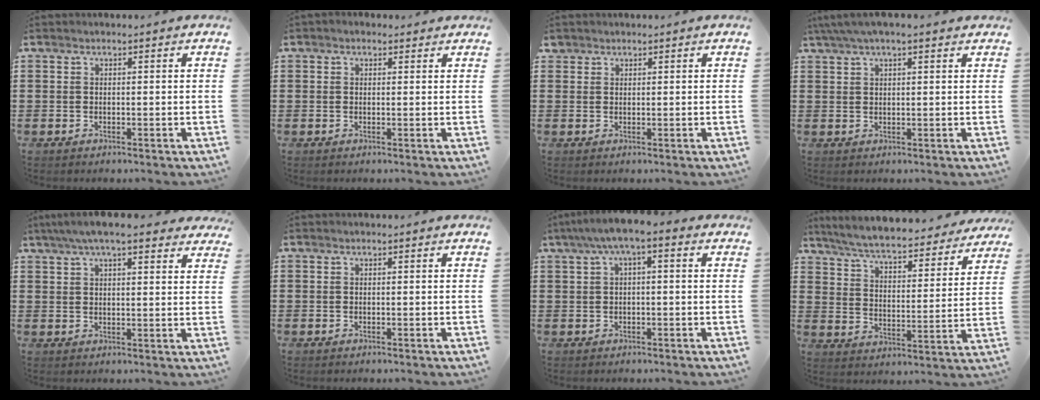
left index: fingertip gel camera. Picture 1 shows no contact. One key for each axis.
{"total": 0.7, "fx": 0.3, "fy": 0.6, "fz": 0.3, "tx": -0.007, "ty": 0.007, "tz": 0.005}
{"total": 1.2, "fx": 1.0, "fy": 0.7, "fz": 0.1, "tx": -0.006, "ty": 0.004, "tz": 0.019}
{"total": 3.5, "fx": 2.4, "fy": 0.7, "fz": 2.5, "tx": -0.053, "ty": 0.005, "tz": 0.043}
{"total": 6.4, "fx": 5.1, "fy": 1.0, "fz": 3.7, "tx": -0.085, "ty": -0.002, "tz": 0.092}
{"total": 0.0}
{"total": 3.8, "fx": -0.3, "fy": 0.9, "fz": 3.6, "tx": -0.073, "ty": 0.003, "tz": -0.012}
{"total": 6.3, "fx": 6.0, "fy": -0.1, "fz": 1.9, "tx": -0.066, "ty": -0.044, "tz": 0.100}